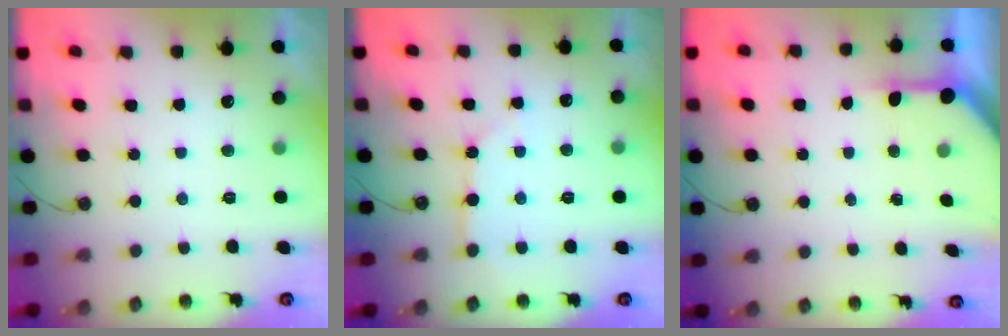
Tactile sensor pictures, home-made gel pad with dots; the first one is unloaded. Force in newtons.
{"total": 2.7, "press": 2.7, "slide": 0.4}
{"total": 5.7, "press": 5.7, "slide": 0.4}